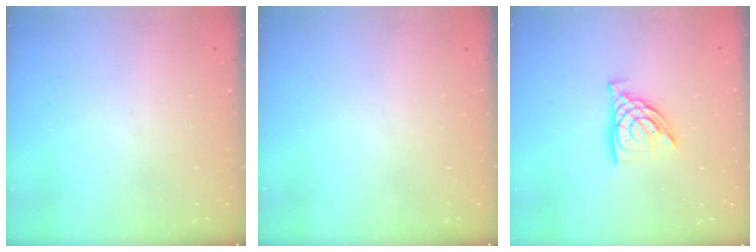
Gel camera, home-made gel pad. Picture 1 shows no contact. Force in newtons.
{"total": 0.0}
{"total": 10.7, "press": 10.6, "slide": 1.2}